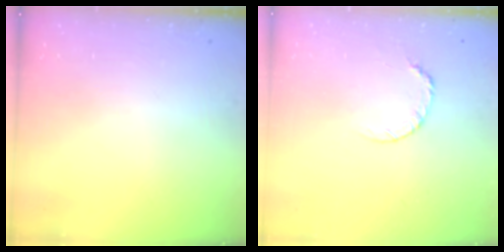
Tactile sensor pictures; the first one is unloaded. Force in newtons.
{"total": 5.3, "press": 5.2, "slide": 0.6}